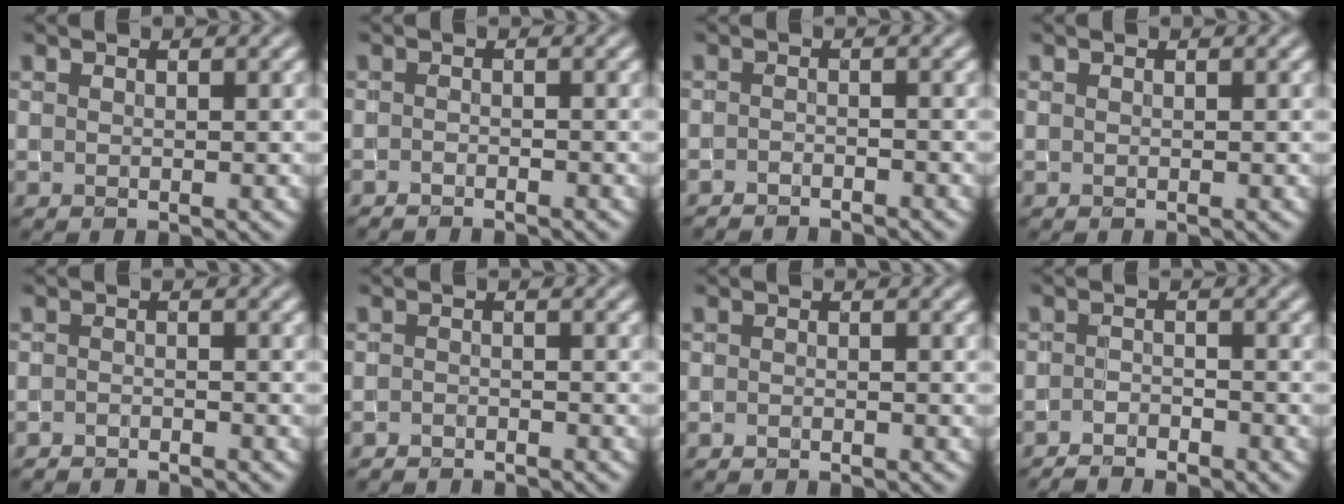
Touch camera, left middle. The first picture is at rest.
{"total": 1.3, "force": [-1.3, 0.1, 0.3], "torque": [-0.003, -0.006, -0.023]}
{"total": 2.5, "force": [-2.4, 0.2, 0.4], "torque": [-0.004, -0.009, -0.040]}
{"total": 0.0}
{"total": 2.1, "force": [-2.1, 0.2, 0.3], "torque": [-0.002, -0.008, -0.036]}
{"total": 2.2, "force": [-2.1, 0.2, 0.3], "torque": [-0.001, -0.008, -0.037]}
{"total": 0.8, "force": [-0.8, 0.1, 0.3], "torque": [-0.005, -0.003, -0.015]}
{"total": 2.6, "force": [-2.5, 0.4, 0.6], "torque": [-0.010, -0.003, -0.048]}